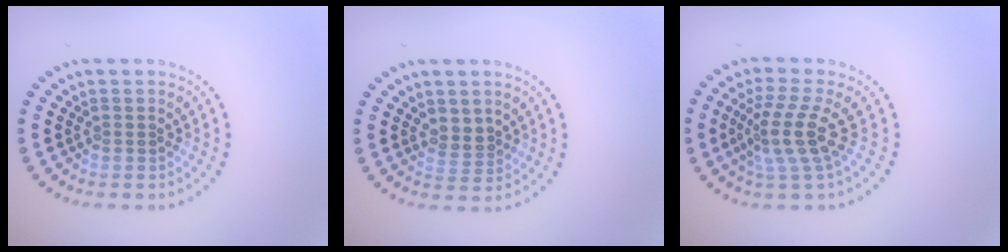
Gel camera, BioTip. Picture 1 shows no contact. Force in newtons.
{"total": 2.0, "press": 1.7, "slide": 1.0}
{"total": 3.8, "press": 2.9, "slide": 2.4}